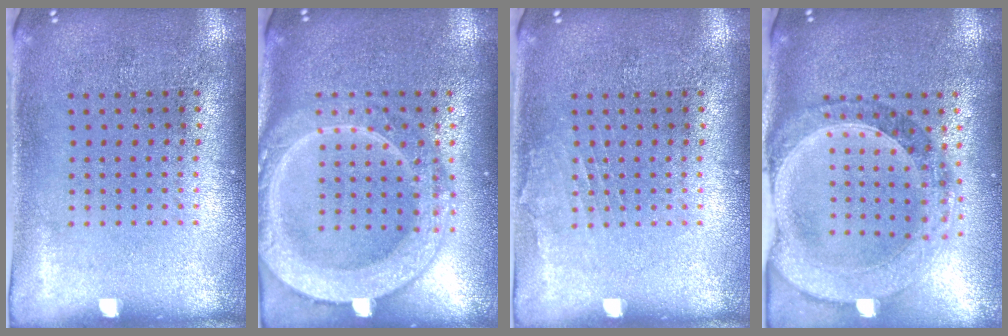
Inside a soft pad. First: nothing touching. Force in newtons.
{"total": 3.9, "press": 3.9, "slide": 0.4}
{"total": 0.7, "press": 0.7, "slide": 0.1}
{"total": 1.4, "press": 1.4, "slide": 0.3}